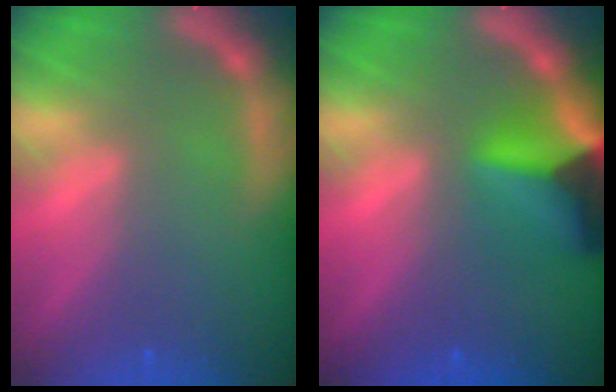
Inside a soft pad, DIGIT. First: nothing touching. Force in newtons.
{"total": 7.9}